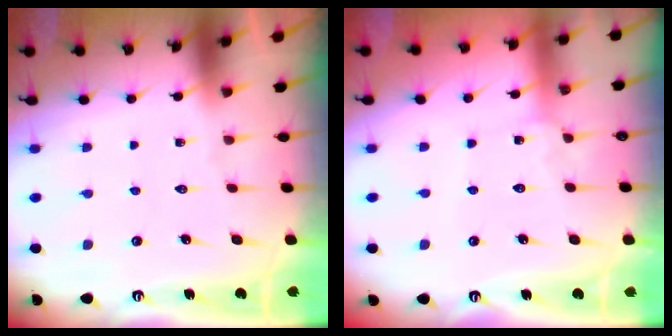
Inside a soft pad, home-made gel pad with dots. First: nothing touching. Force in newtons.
{"total": 1.8, "press": 1.8, "slide": 0.2}